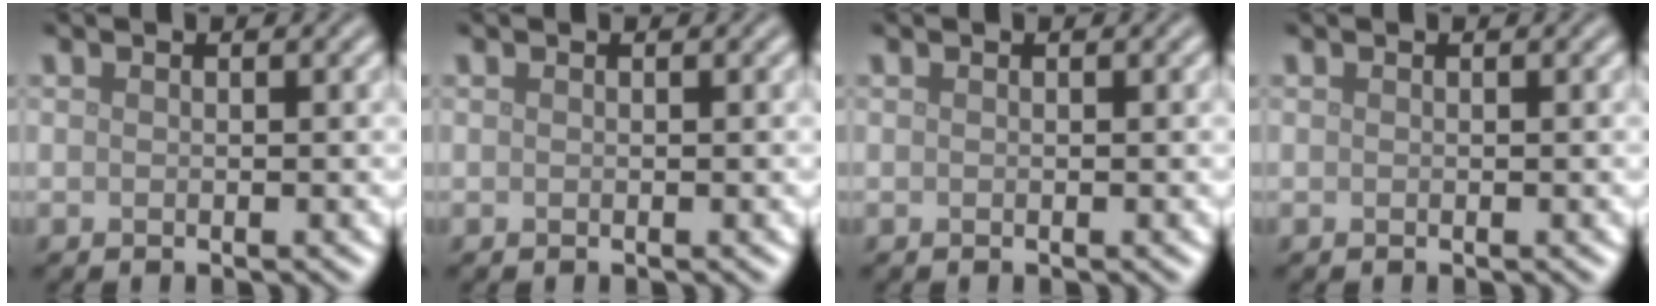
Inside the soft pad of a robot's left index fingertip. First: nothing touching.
{"total": 0.0}
{"total": 0.0}
{"total": 0.0}